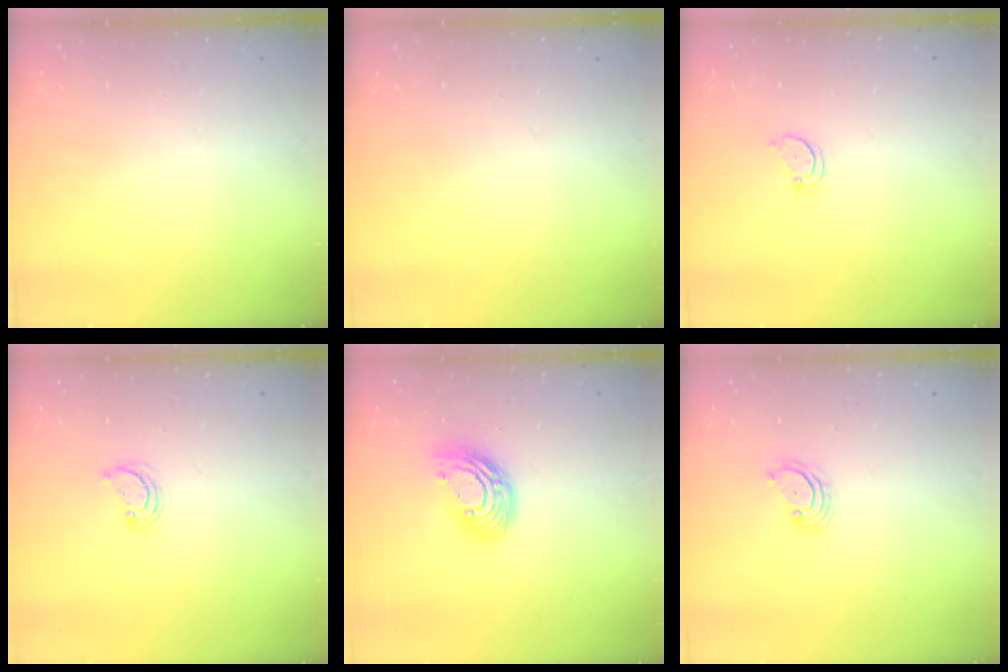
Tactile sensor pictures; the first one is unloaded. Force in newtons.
{"total": 0.0}
{"total": 2.5, "press": 2.5, "slide": 0.2}
{"total": 3.3, "press": 3.3, "slide": 0.3}
{"total": 12.2, "press": 12.1, "slide": 1.1}
{"total": 3.0, "press": 3.0, "slide": 0.2}